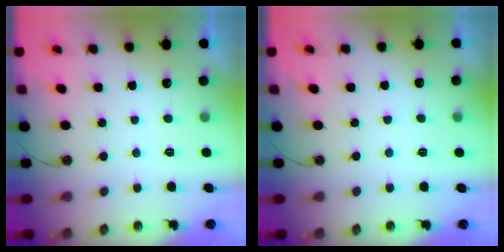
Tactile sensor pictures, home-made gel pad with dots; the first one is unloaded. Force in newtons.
{"total": 1.9, "press": 1.9, "slide": 0.3}